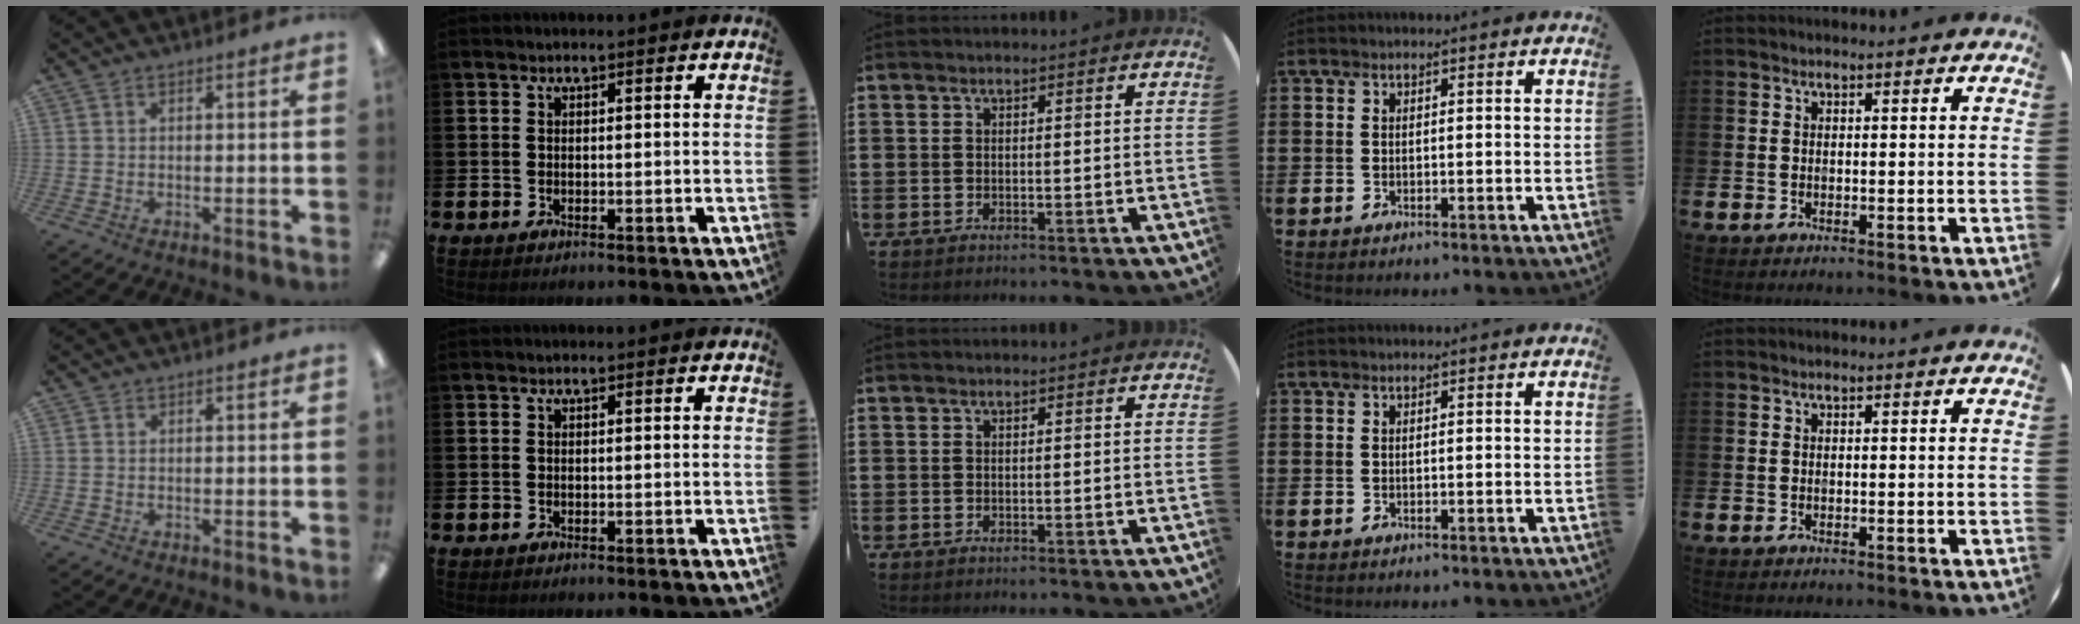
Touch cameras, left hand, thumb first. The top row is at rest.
{}